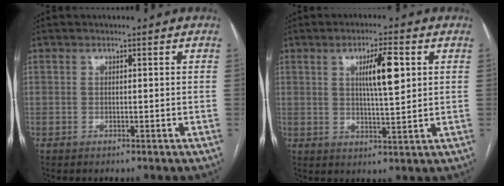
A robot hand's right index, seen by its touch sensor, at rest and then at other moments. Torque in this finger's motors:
{"motor_torque": [0.26, 0.00, 0.24, 0.05]}